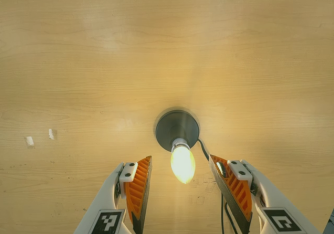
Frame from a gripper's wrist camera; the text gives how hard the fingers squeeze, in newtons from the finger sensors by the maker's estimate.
{"total": 0.0}